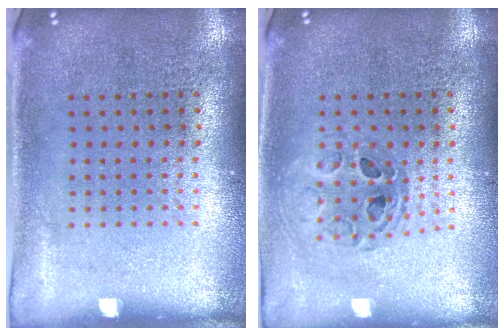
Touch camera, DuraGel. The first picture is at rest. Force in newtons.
{"total": 0.7, "press": 0.7, "slide": 0.1}